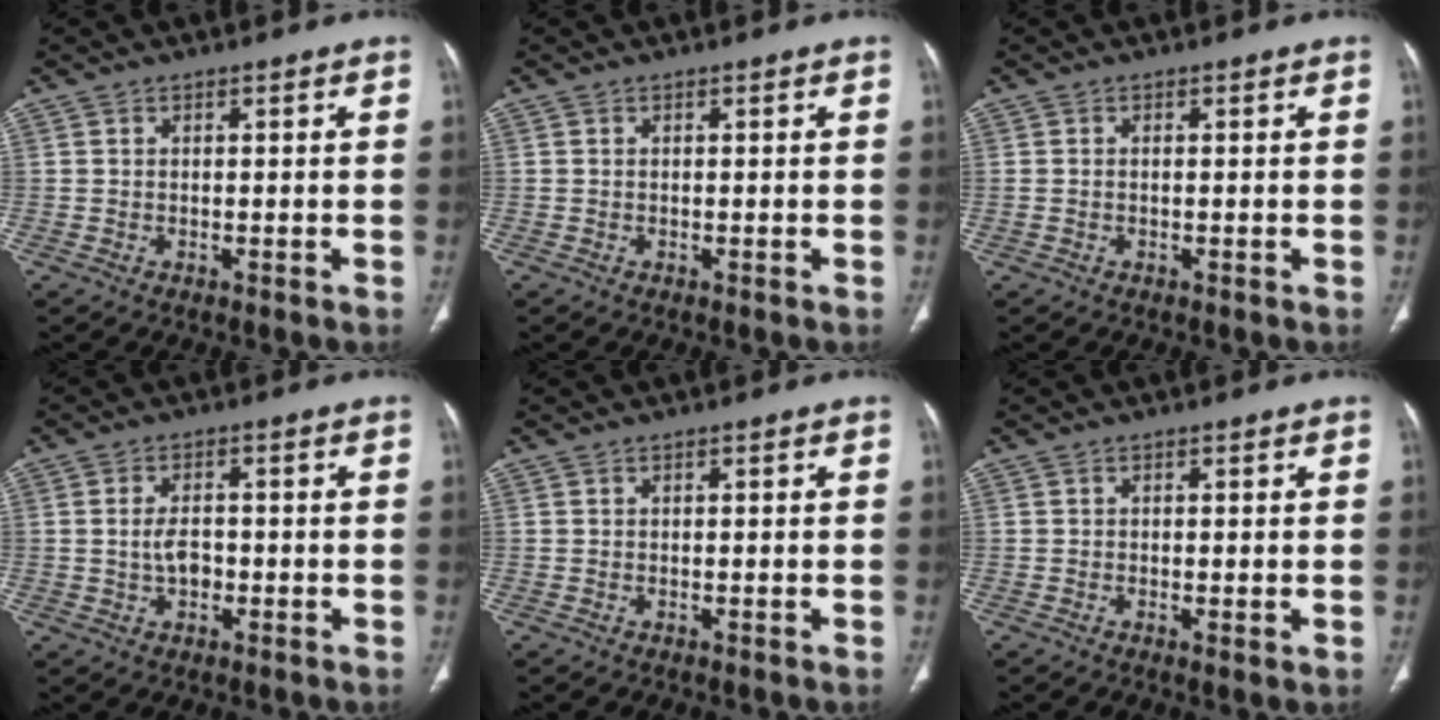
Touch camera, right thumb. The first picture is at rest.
{"total": 0.0}
{"total": 0.6, "force": [-0.1, 0.2, 0.5], "torque": [-0.014, 0.002, 0.000]}
{"total": 4.0, "force": [-0.5, 2.6, 3.1], "torque": [-0.051, 0.010, -0.007]}
{"total": 0.0}
{"total": 1.1, "force": [-0.2, 0.2, 1.1], "torque": [-0.024, -0.006, -0.003]}